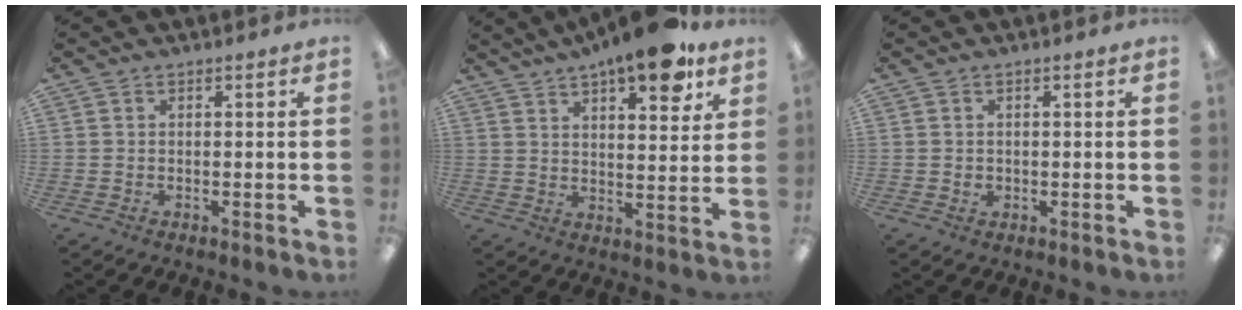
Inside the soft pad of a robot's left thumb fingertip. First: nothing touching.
{"total": 12.1, "force": [8.6, 3.8, 7.7], "torque": [-0.102, -0.046, 0.142]}
{"total": 1.2, "force": [0.0, 1.0, 0.7], "torque": [-0.012, 0.005, -0.001]}